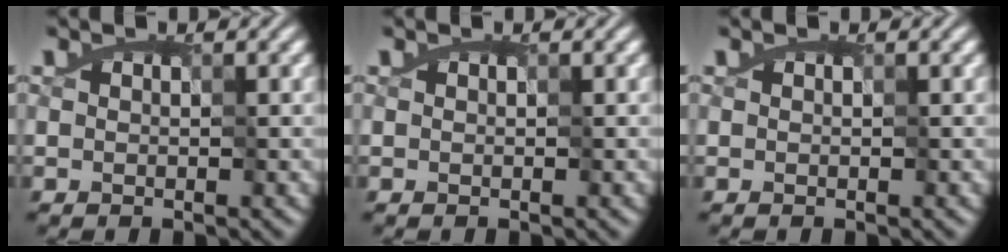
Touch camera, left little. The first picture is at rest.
{"total": 0.0}
{"total": 0.0}